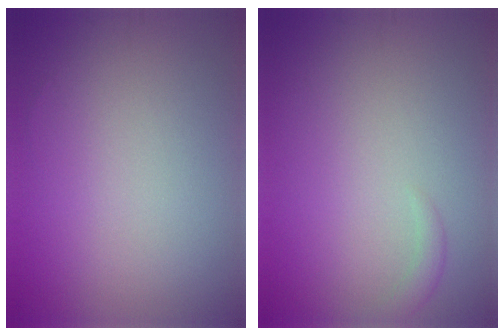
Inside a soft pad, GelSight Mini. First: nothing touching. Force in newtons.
{"total": 0.9, "press": 0.9, "slide": 0.1}